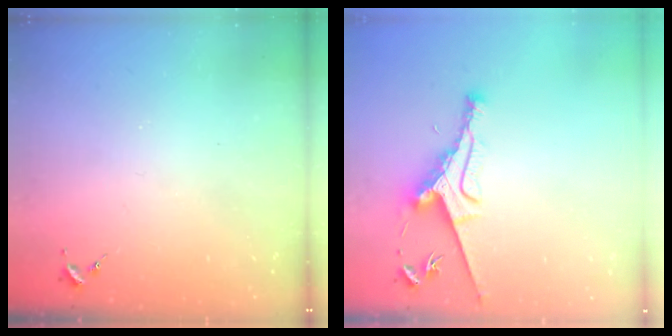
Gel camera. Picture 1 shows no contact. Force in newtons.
{"total": 9.1, "press": 9.1, "slide": 0.9}